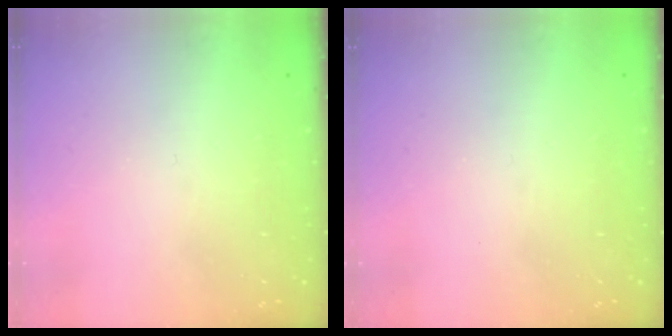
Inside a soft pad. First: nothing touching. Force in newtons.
{"total": 0.0}